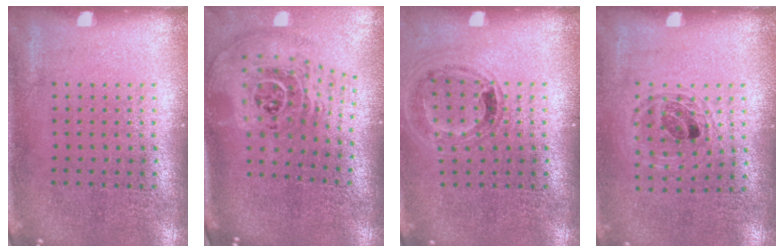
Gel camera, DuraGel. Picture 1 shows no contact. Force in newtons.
{"total": 2.8, "press": 1.9, "slide": 2.0}
{"total": 0.9, "press": 0.9, "slide": 0.1}
{"total": 1.0, "press": 0.9, "slide": 0.2}